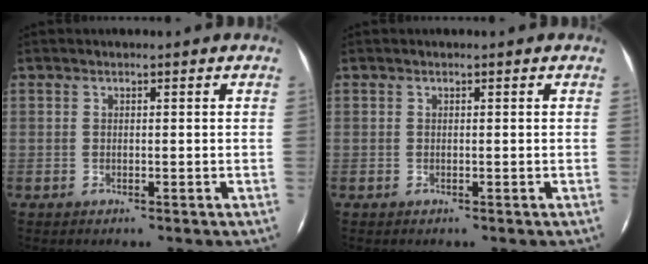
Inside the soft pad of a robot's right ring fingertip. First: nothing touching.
{"total": 0.0}